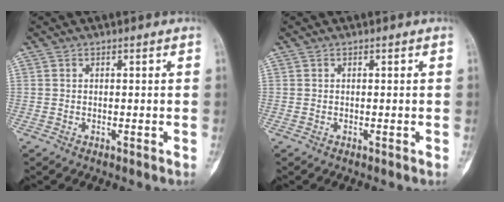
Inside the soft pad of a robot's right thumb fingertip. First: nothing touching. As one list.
[{"total": 0.0}]